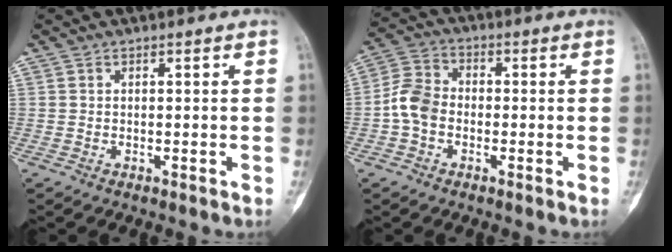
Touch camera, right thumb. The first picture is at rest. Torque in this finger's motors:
{"motor_torque": [0.01, 0.01, -0.01, -0.04, 0.05]}